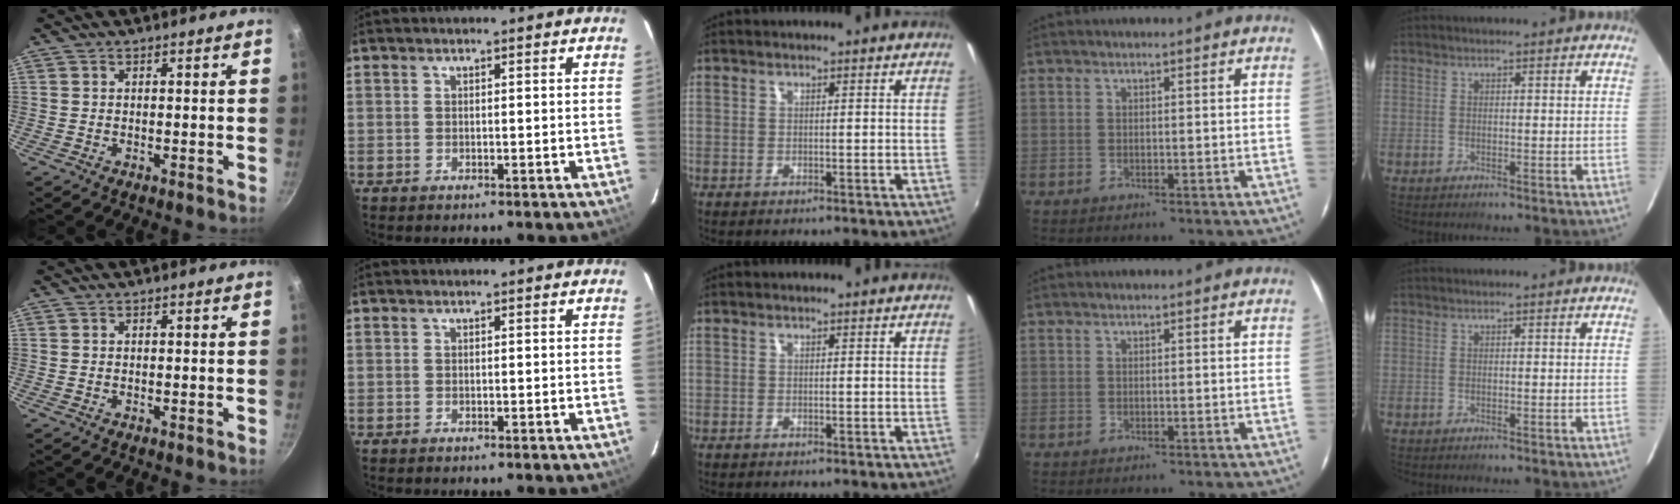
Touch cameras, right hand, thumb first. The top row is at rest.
{}